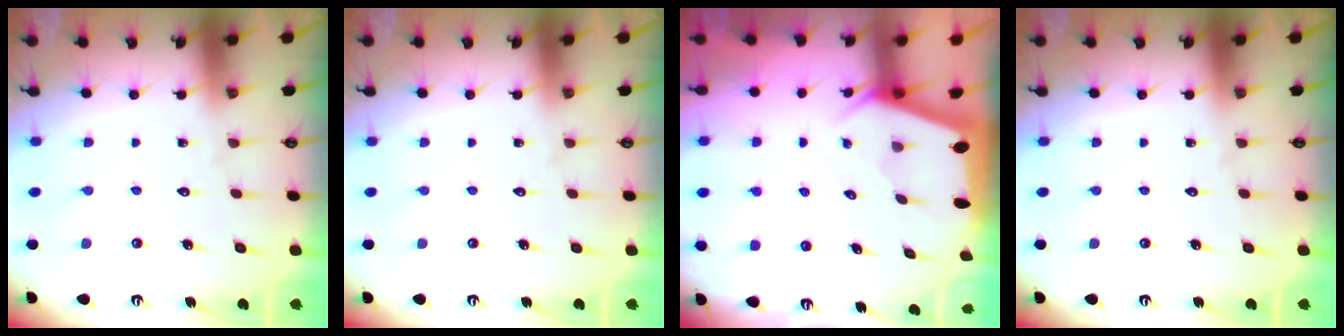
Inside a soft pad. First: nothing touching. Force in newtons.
{"total": 0.0}
{"total": 2.2, "press": 2.2, "slide": 0.3}
{"total": 0.0}